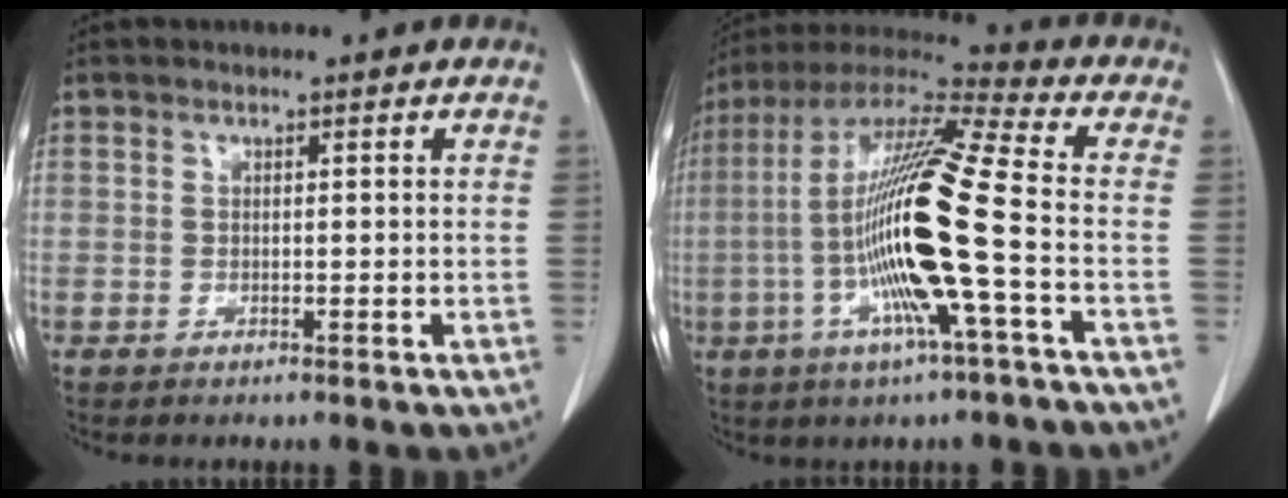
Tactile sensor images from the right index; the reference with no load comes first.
{"total": 18.7, "force": [-3.6, 0.2, 18.4], "torque": [-0.364, -0.004, -0.080]}